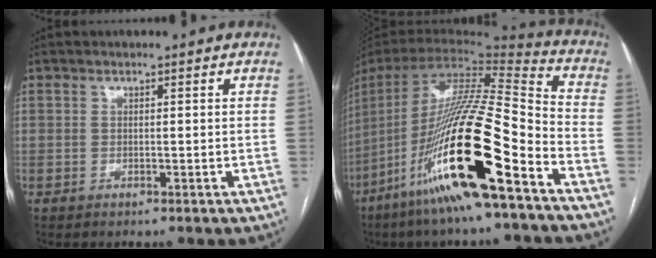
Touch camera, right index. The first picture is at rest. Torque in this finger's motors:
{"motor_torque": [1.98, -0.16, 0.54, 0.16]}